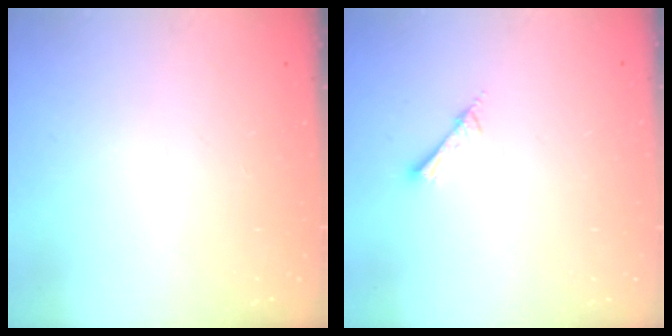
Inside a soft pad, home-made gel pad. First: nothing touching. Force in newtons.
{"total": 2.6, "press": 2.6, "slide": 0.3}